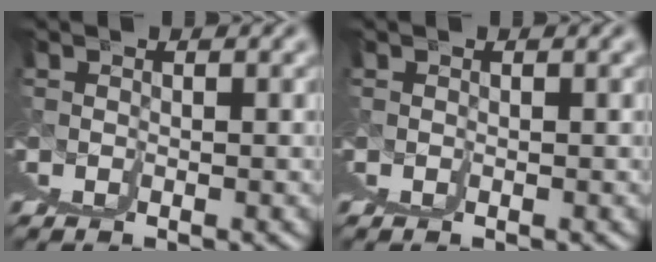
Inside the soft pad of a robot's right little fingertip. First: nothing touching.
{"total": 0.0}